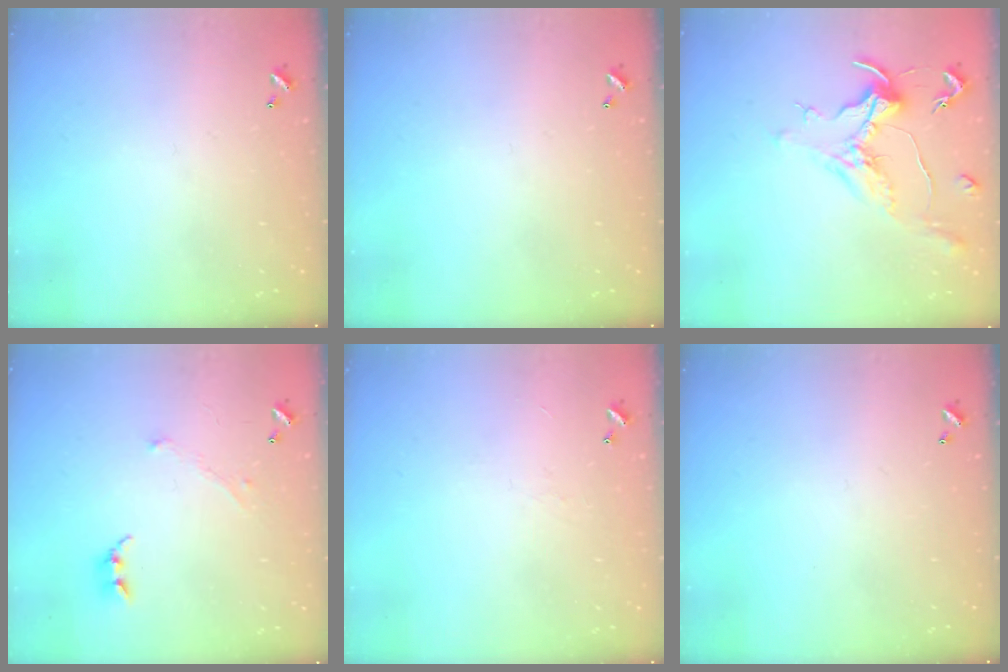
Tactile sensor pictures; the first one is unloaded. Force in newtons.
{"total": 0.0}
{"total": 1.4, "press": 0.6, "slide": 1.3}
{"total": 1.0, "press": 0.9, "slide": 0.4}
{"total": 1.3, "press": 1.2, "slide": 0.5}
{"total": 0.0}